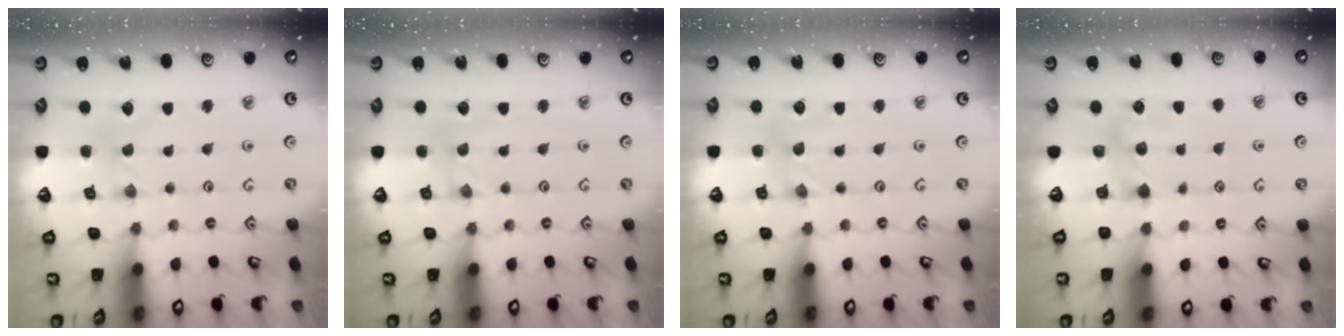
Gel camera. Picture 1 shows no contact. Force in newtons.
{"total": 0.0}
{"total": 1.6, "press": 1.6, "slide": 0.3}
{"total": 4.1, "press": 4.1, "slide": 0.5}